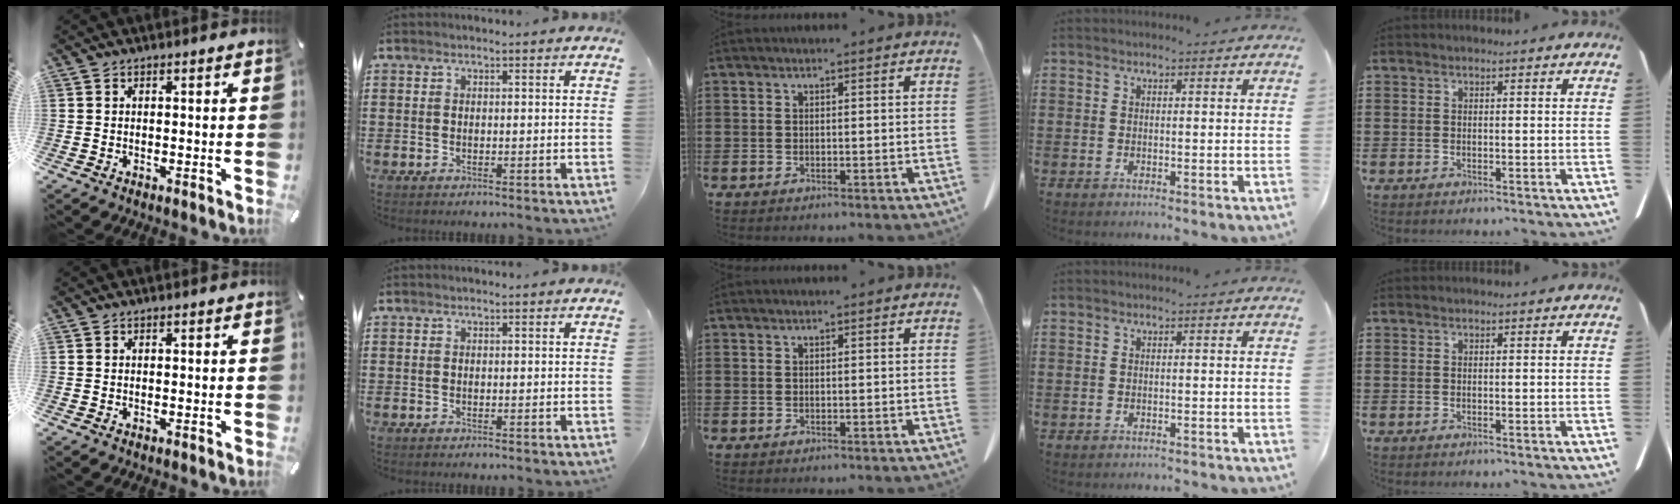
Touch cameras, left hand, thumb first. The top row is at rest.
{"ring": {"total": 0.7, "force": [-0.7, 0.0, 0.1], "torque": [-0.005, -0.002, -0.013]}}